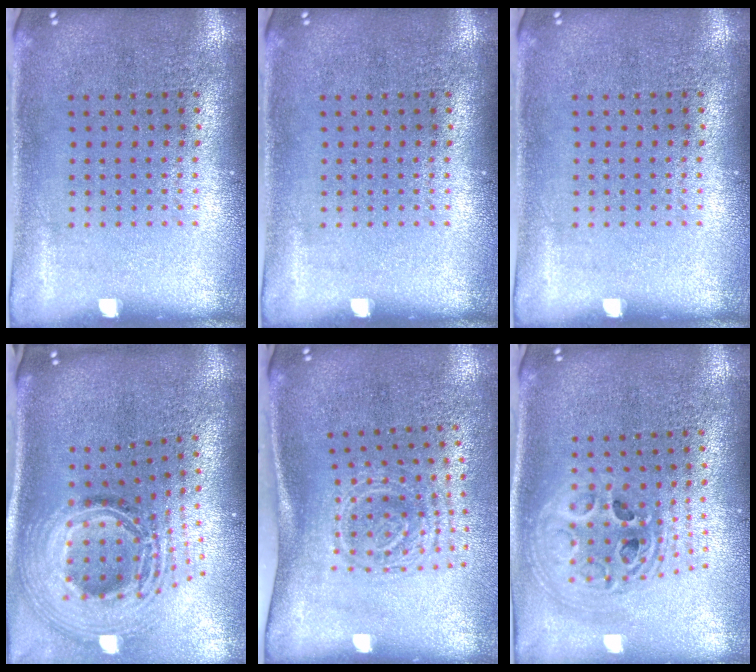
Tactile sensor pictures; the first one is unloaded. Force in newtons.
{"total": 0.0}
{"total": 0.0}
{"total": 3.0, "press": 2.1, "slide": 2.1}
{"total": 1.7, "press": 1.2, "slide": 1.2}
{"total": 2.3, "press": 1.8, "slide": 1.4}